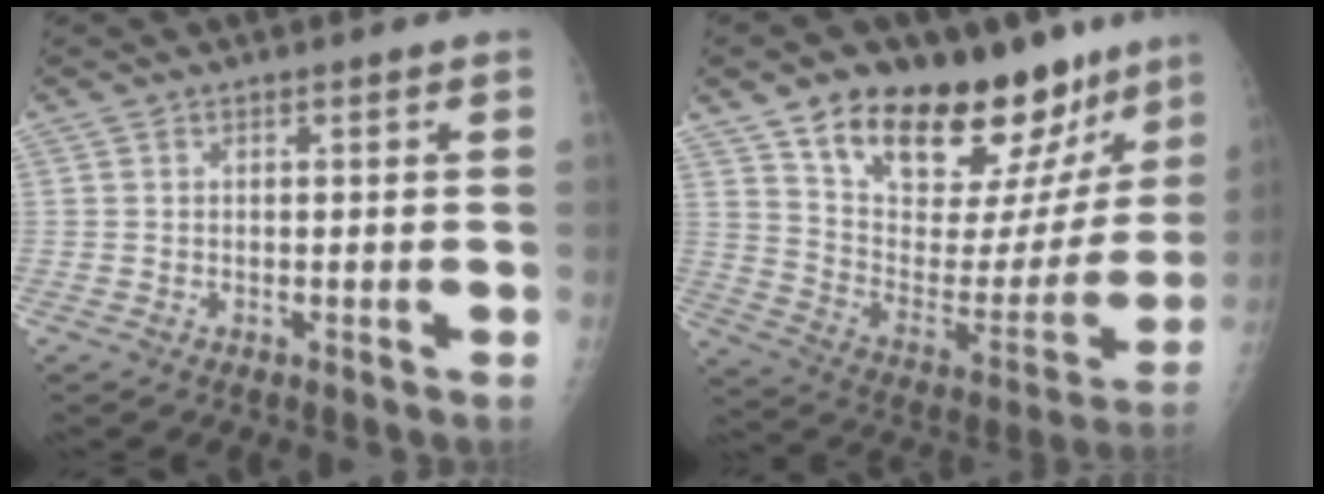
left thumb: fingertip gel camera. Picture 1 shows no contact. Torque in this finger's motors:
{"motor_torque": [0.73, 0.97, 1.51, -1.26, 0.35]}